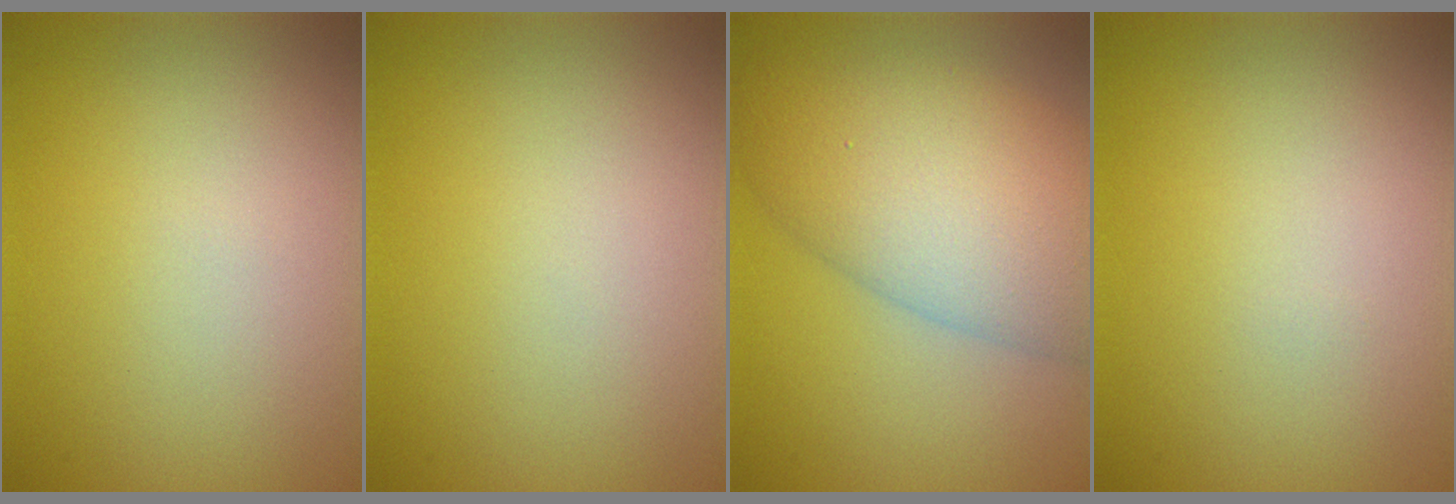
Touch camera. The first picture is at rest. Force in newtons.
{"total": 0.0}
{"total": 9.7, "press": 9.7, "slide": 0.4}
{"total": 0.0}